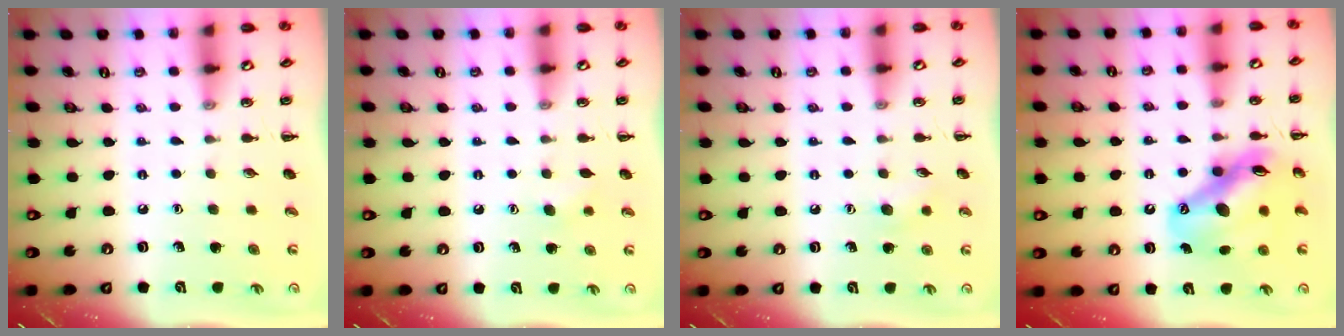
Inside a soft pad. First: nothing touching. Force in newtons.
{"total": 5.4, "press": 5.2, "slide": 1.4}
{"total": 6.1, "press": 6.0, "slide": 1.2}
{"total": 14.7, "press": 14.1, "slide": 4.2}